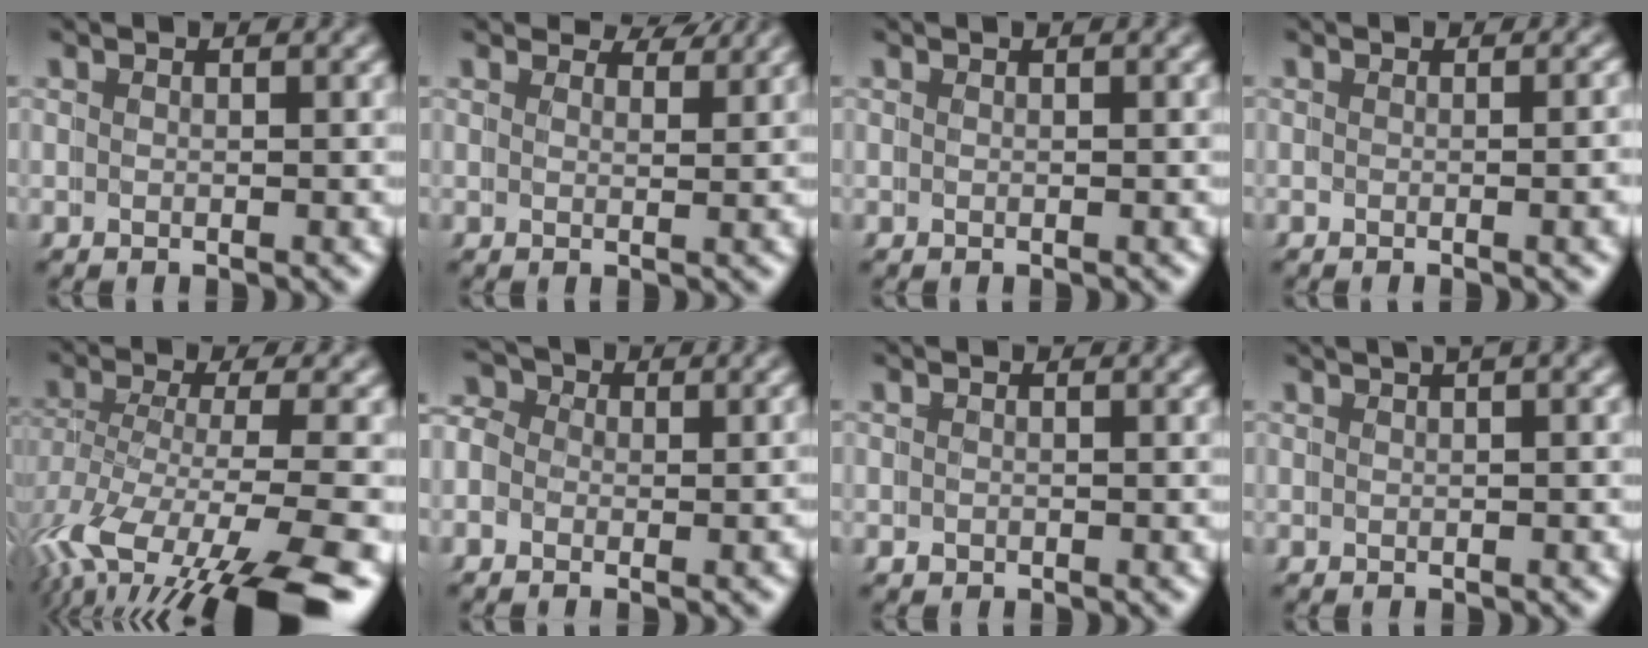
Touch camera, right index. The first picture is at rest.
{"total": 2.3, "force": [2.2, 0.1, 0.4], "torque": [-0.003, -0.005, 0.033]}
{"total": 0.0}
{"total": 1.7, "force": [-0.4, -0.2, 1.6], "torque": [-0.008, 0.006, -0.010]}
{"total": 8.8, "force": [-3.0, 3.5, 7.4], "torque": [-0.148, -0.040, -0.030]}
{"total": 4.5, "force": [0.8, 4.0, 1.8], "torque": [-0.027, 0.021, -0.015]}
{"total": 0.5, "force": [-0.3, 0.5, 0.0], "torque": [-0.008, -0.006, -0.002]}
{"total": 1.8, "force": [0.8, 0.5, 1.5], "torque": [-0.010, 0.013, 0.009]}